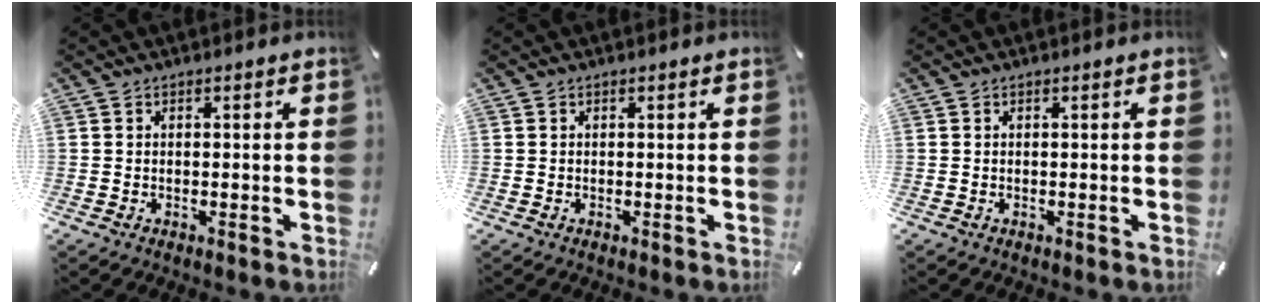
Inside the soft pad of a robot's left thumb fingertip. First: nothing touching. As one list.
[{"total": 0.0}, {"total": 0.0}]